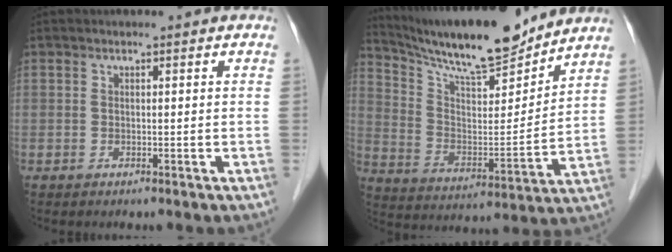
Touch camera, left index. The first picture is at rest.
{"total": 17.2, "force": [15.6, 1.6, 6.9], "torque": [-0.134, -0.012, 0.266]}